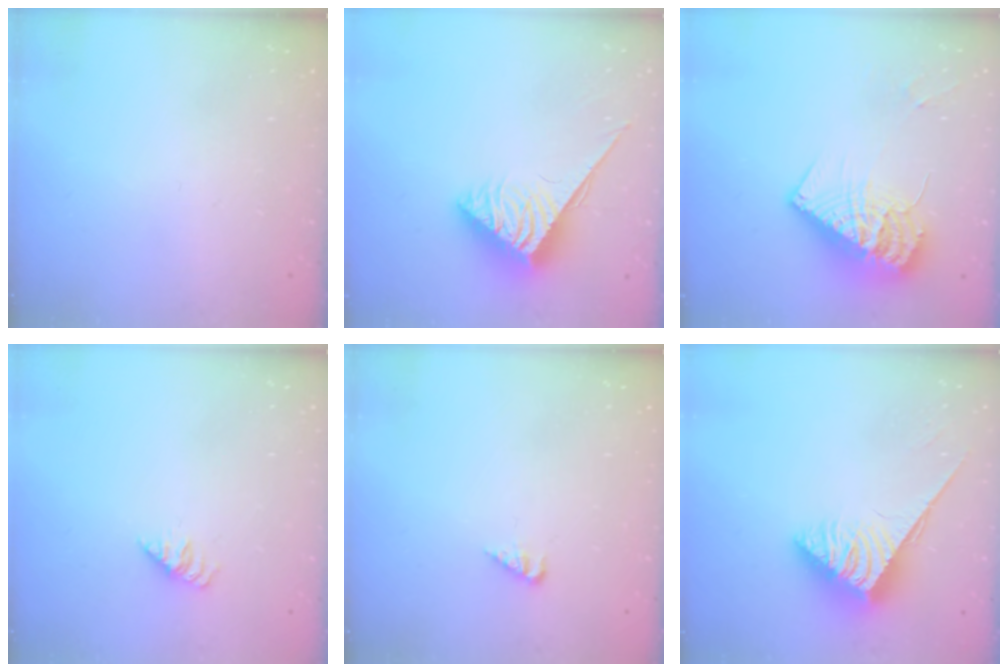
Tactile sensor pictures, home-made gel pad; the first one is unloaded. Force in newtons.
{"total": 4.0, "press": 4.0, "slide": 0.6}
{"total": 13.5, "press": 13.5, "slide": 1.4}
{"total": 1.4, "press": 1.4, "slide": 0.3}
{"total": 2.6, "press": 2.6, "slide": 0.2}
{"total": 3.7, "press": 3.6, "slide": 0.6}